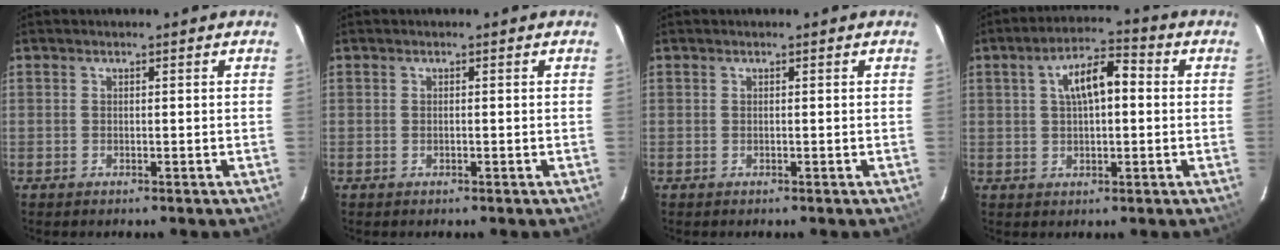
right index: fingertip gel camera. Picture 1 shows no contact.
{"total": 0.0}
{"total": 0.0}
{"total": 7.9, "force": [1.3, 3.4, 7.0], "torque": [-0.123, 0.025, 0.026]}